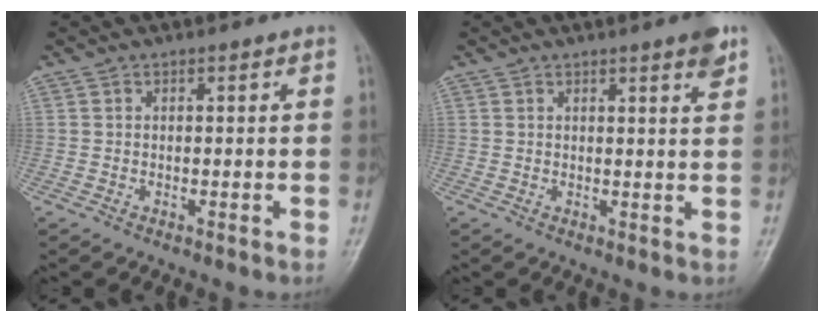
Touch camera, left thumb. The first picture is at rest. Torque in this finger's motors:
{"motor_torque": [0.80, 0.29, 0.45, -0.52, 0.00]}